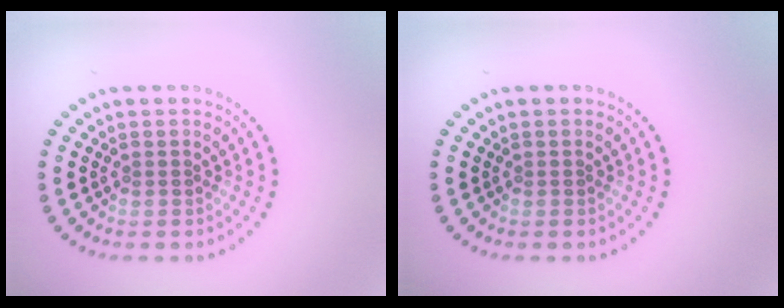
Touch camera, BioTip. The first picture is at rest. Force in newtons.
{"total": 0.0}